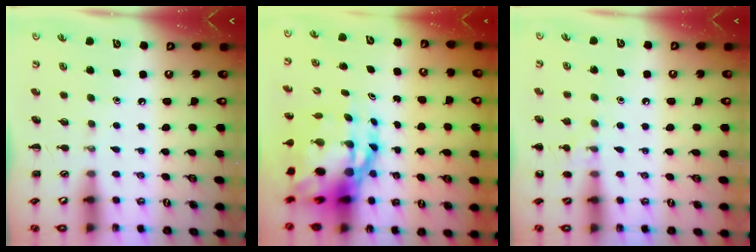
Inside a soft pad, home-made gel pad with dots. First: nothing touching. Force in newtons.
{"total": 13.3, "press": 12.8, "slide": 3.6}
{"total": 7.6, "press": 7.3, "slide": 2.0}